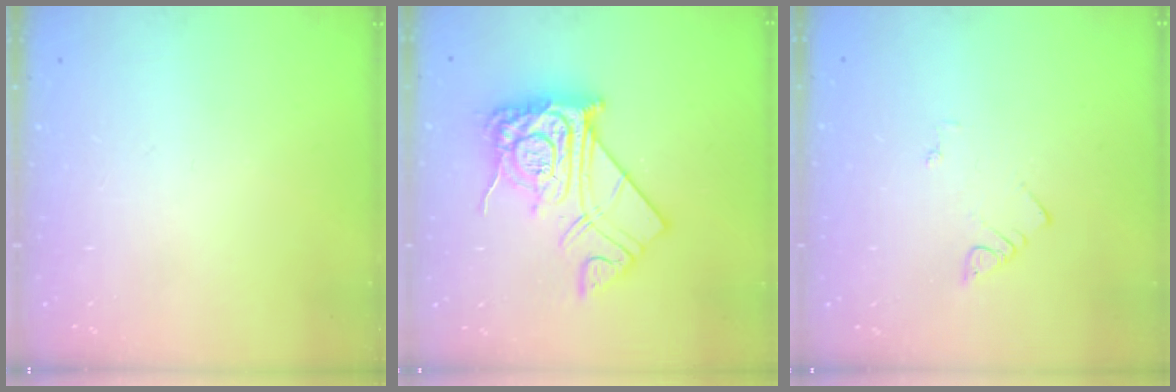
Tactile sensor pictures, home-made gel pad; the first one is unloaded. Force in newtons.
{"total": 16.2, "press": 16.1, "slide": 1.3}
{"total": 2.1, "press": 2.1, "slide": 0.4}